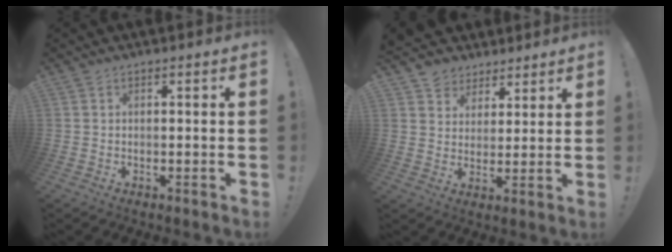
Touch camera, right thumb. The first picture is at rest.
{"total": 6.4, "force": [4.4, 4.6, 0.2], "torque": [-0.006, -0.034, 0.091]}